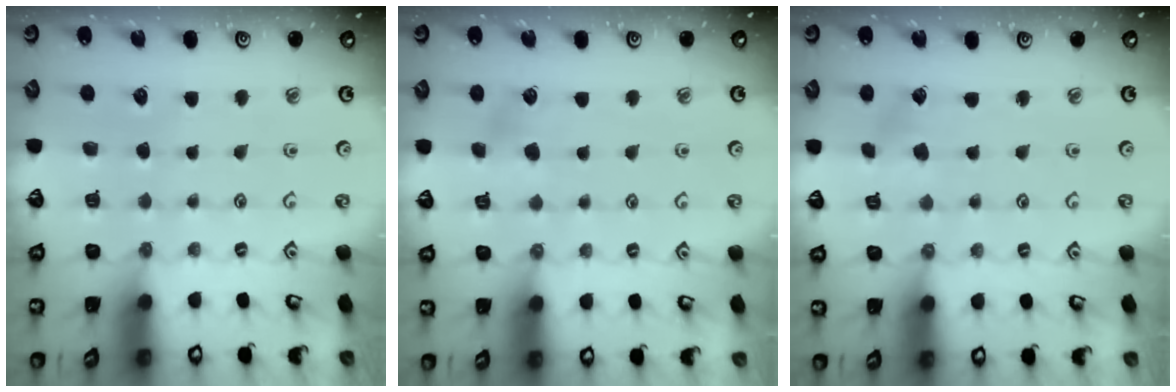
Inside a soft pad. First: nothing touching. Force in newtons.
{"total": 3.6, "press": 3.6, "slide": 0.7}
{"total": 2.2, "press": 2.2, "slide": 0.3}